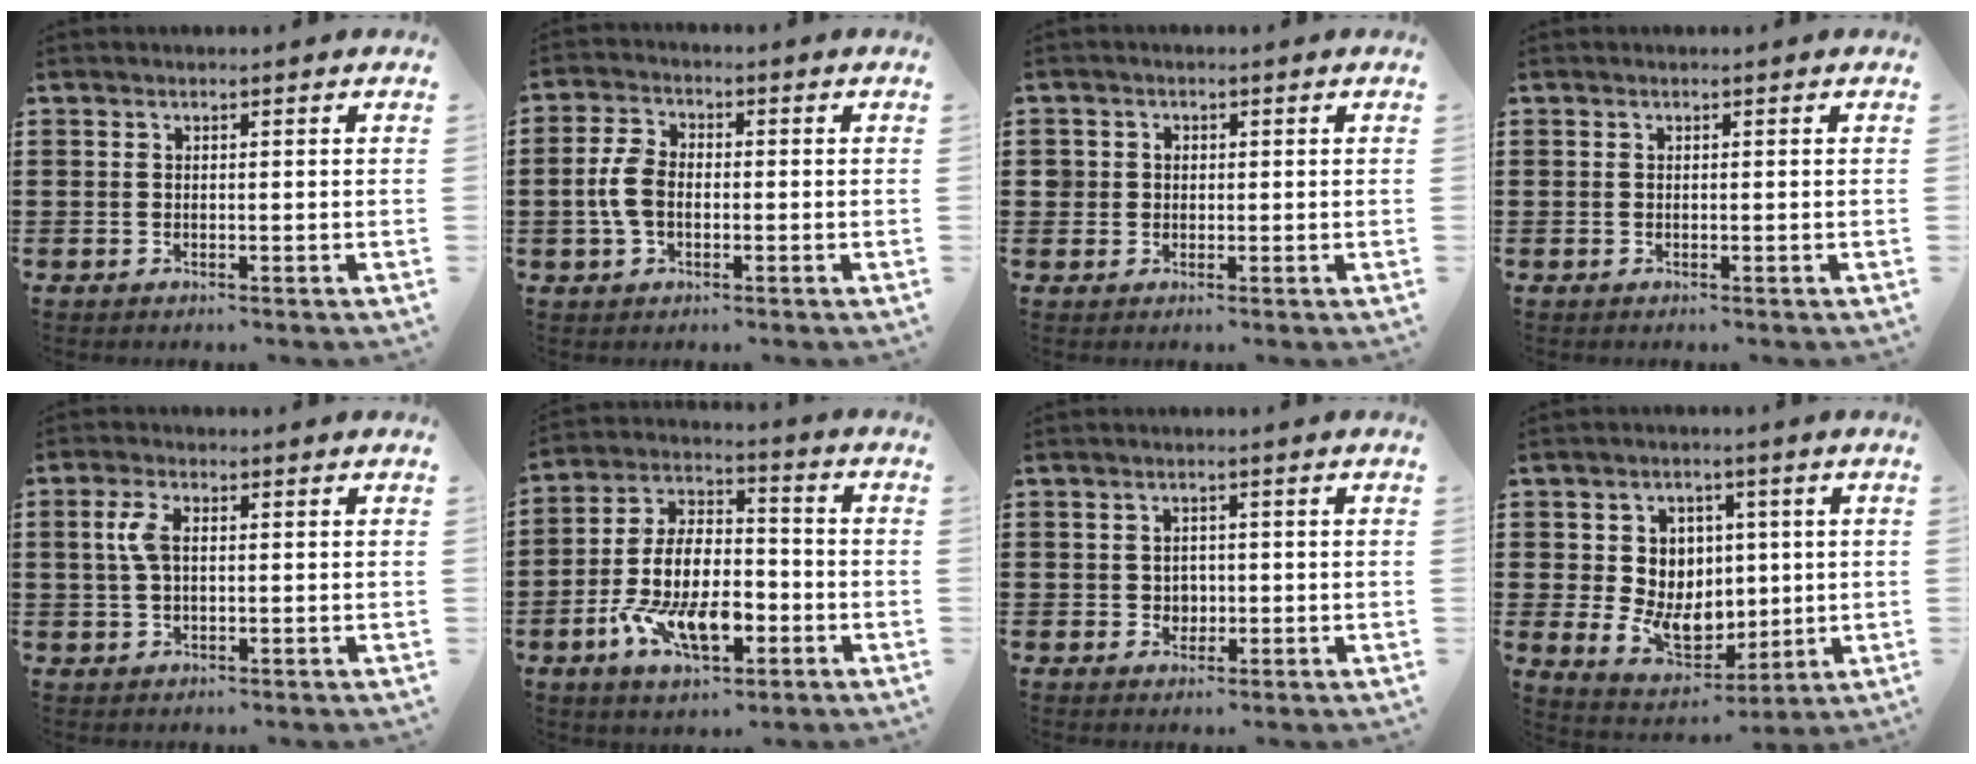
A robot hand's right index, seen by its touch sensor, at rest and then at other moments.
{"total": 4.7, "force": [-0.7, 2.5, 3.9], "torque": [-0.102, -0.007, -0.019]}
{"total": 1.9, "force": [0.2, 1.8, 0.3], "torque": [-0.015, 0.011, 0.002]}
{"total": 0.0}
{"total": 3.8, "force": [0.7, 1.4, 3.4], "torque": [-0.082, 0.004, 0.006]}
{"total": 12.3, "force": [-4.7, 6.1, 9.6], "torque": [-0.216, 0.002, -0.089]}
{"total": 1.8, "force": [-0.1, 1.7, 0.6], "torque": [-0.010, 0.003, -0.007]}
{"total": 8.1, "force": [0.1, 6.8, 4.3], "torque": [-0.099, 0.006, 0.005]}